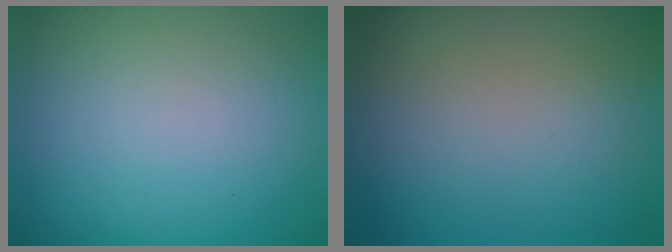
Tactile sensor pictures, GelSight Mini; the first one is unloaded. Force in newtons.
{"total": 0.0}